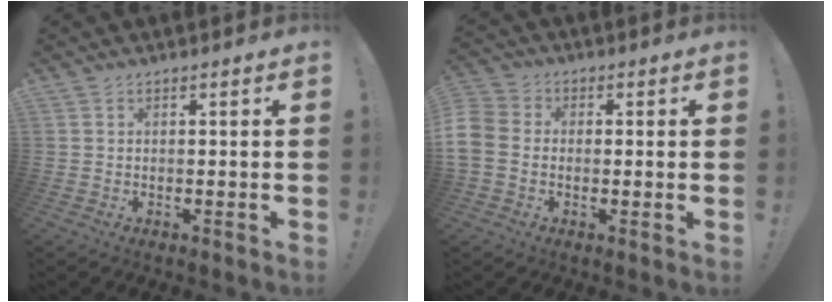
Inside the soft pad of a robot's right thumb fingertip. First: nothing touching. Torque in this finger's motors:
{"motor_torque": [1.99, 2.35, 0.31, 0.10, 0.56]}